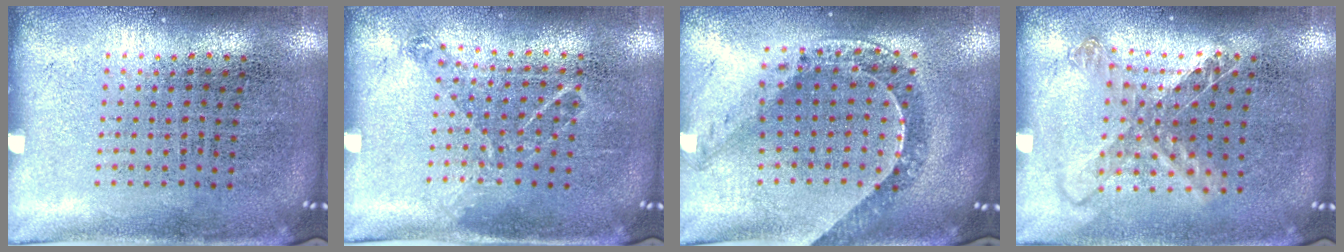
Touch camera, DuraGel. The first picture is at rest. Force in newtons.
{"total": 0.8, "press": 0.8, "slide": 0.2}
{"total": 0.5, "press": 0.5, "slide": 0.1}
{"total": 1.2, "press": 1.0, "slide": 0.6}